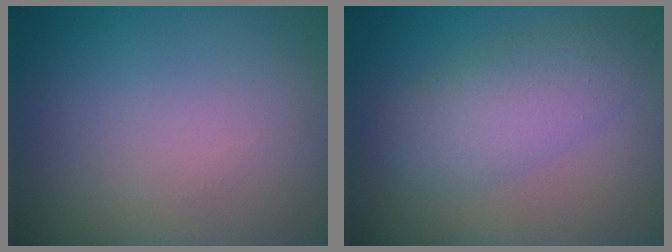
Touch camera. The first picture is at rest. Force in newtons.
{"total": 4.4, "press": 4.4, "slide": 0.1}